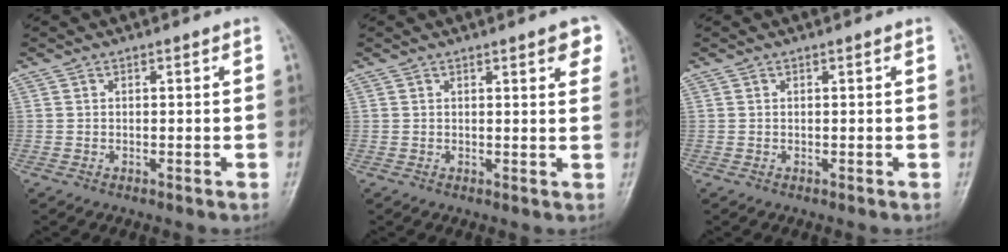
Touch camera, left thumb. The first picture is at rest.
{"total": 4.3, "force": [2.4, 1.1, 3.4], "torque": [-0.027, -0.008, 0.025]}
{"total": 0.0}